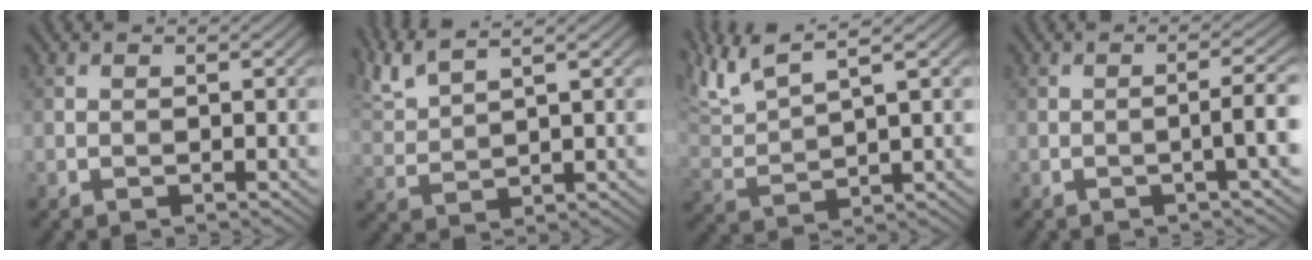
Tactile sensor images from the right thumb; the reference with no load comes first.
{"total": 6.2, "force": [4.7, 1.3, 3.8], "torque": [-0.092, 0.021, 0.099]}
{"total": 8.5, "force": [5.8, 2.0, 5.9], "torque": [-0.137, 0.026, 0.114]}
{"total": 3.5, "force": [-0.7, 0.2, 3.4], "torque": [-0.053, 0.013, -0.022]}